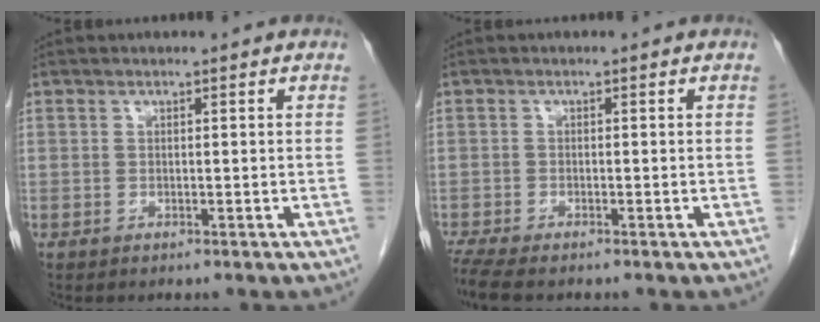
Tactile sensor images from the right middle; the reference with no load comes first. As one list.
[{"total": 4.7, "force": [-3.9, 0.7, 2.4], "torque": [-0.051, -0.016, -0.069]}]